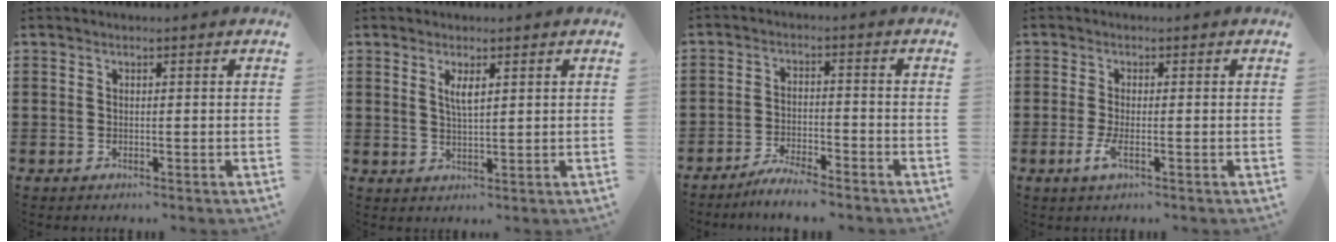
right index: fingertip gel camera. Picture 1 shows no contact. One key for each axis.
{"total": 2.6, "fx": 1.2, "fy": 0.7, "fz": 2.2, "tx": -0.046, "ty": 0.003, "tz": 0.019}
{"total": 4.1, "fx": -3.9, "fy": 0.0, "fz": 0.9, "tx": -0.019, "ty": 0.005, "tz": -0.080}
{"total": 2.8, "fx": -1.1, "fy": 0.5, "fz": 2.6, "tx": -0.063, "ty": -0.010, "tz": -0.025}